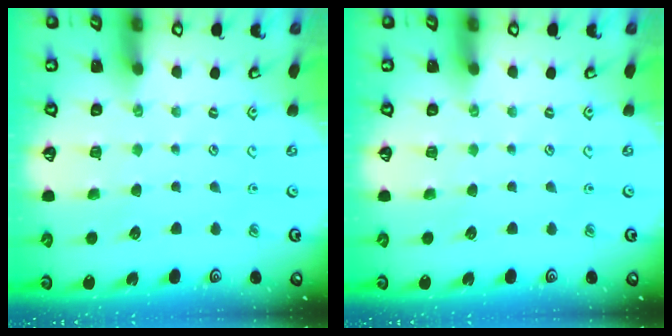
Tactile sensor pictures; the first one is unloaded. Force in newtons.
{"total": 0.0}